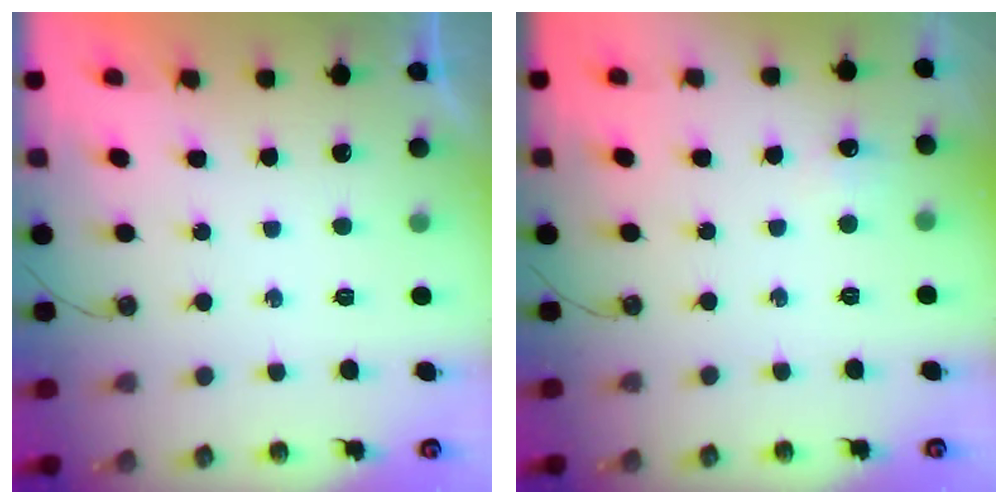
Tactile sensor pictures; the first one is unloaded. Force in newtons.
{"total": 5.3, "press": 5.2, "slide": 0.7}